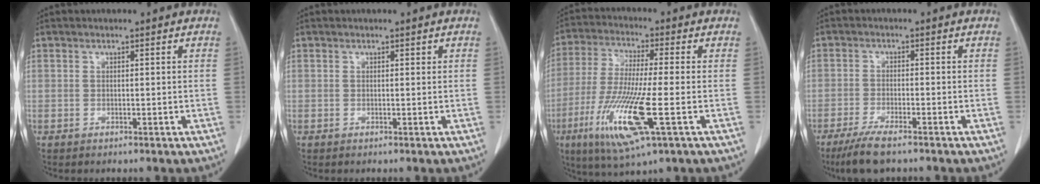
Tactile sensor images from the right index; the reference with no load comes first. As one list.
[{"total": 0.0}, {"total": 14.4, "force": [-4.8, 1.0, 13.5], "torque": [-0.282, -0.033, -0.091]}, {"total": 6.1, "force": [-4.5, 0.8, 4.1], "torque": [-0.074, -0.015, -0.074]}]